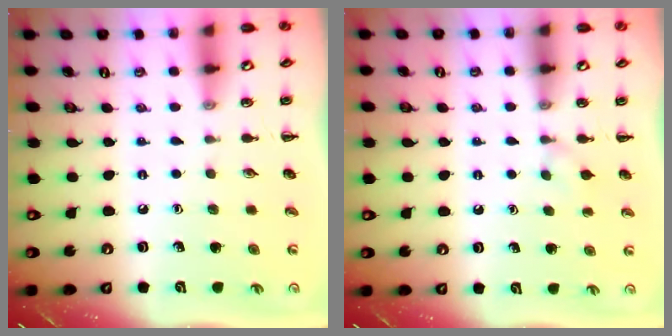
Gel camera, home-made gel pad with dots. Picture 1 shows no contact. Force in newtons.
{"total": 1.9, "press": 1.7, "slide": 0.9}